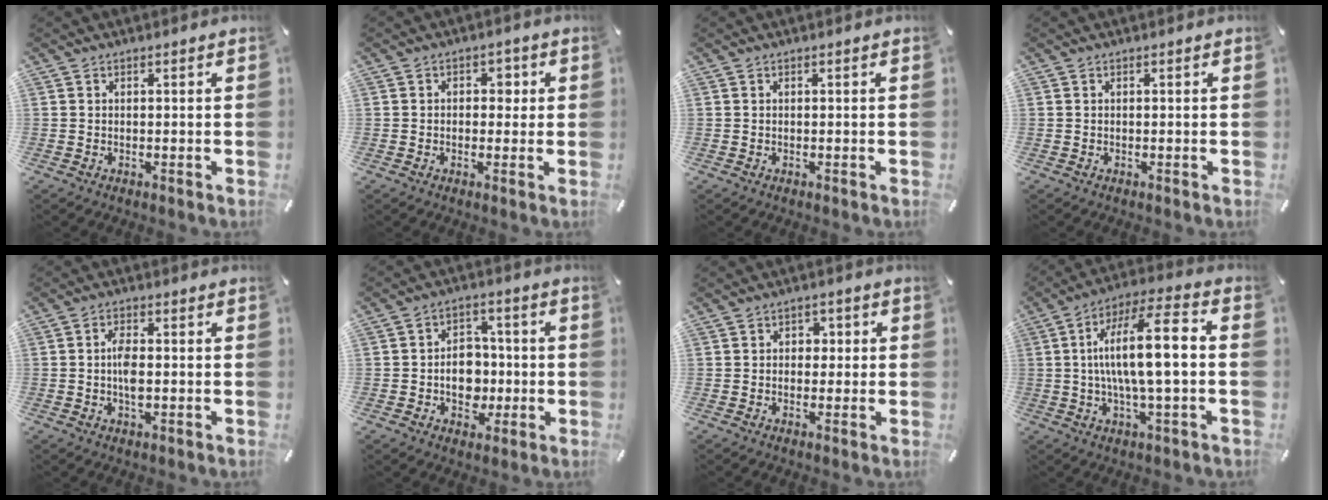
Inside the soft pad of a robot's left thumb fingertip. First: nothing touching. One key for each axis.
{"total": 3.2, "fx": -0.1, "fy": 2.5, "fz": 1.9, "tx": -0.015, "ty": 0.003, "tz": -0.013}
{"total": 0.0}
{"total": 0.0}
{"total": 4.6, "fx": -0.5, "fy": 2.3, "fz": 4.0, "tx": -0.087, "ty": 0.001, "tz": -0.012}
{"total": 8.5, "fx": -1.7, "fy": 7.1, "fz": 4.3, "tx": -0.064, "ty": 0.015, "tz": -0.028}
{"total": 2.9, "fx": -0.6, "fy": 2.4, "fz": 1.4, "tx": -0.020, "ty": 0.008, "tz": -0.019}
{"total": 15.6, "fx": 0.4, "fy": 4.1, "fz": 15.0, "tx": -0.275, "ty": 0.005, "tz": -0.001}